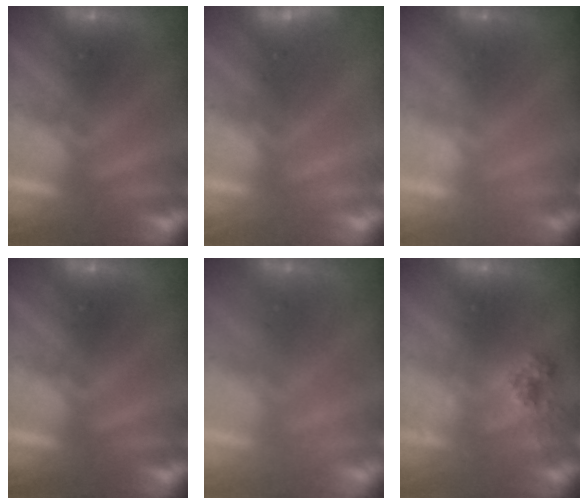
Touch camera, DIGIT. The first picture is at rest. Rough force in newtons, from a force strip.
{"total": 3.9}
{"total": 2.3}
{"total": 0.0}
{"total": 2.2}
{"total": 2.6}